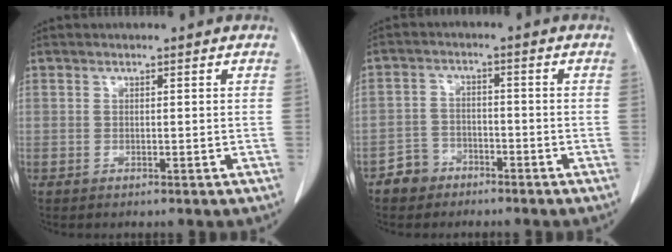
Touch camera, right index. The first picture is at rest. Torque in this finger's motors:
{"motor_torque": [-0.21, -0.29, -0.57, -0.21]}